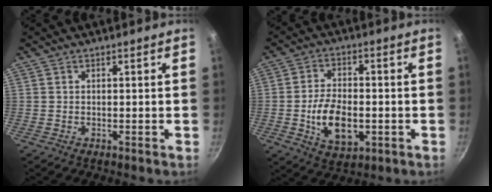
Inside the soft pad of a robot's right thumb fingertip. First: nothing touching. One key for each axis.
{"total": 10.9, "fx": -2.2, "fy": 6.3, "fz": 8.6, "tx": -0.138, "ty": 0.008, "tz": -0.034}